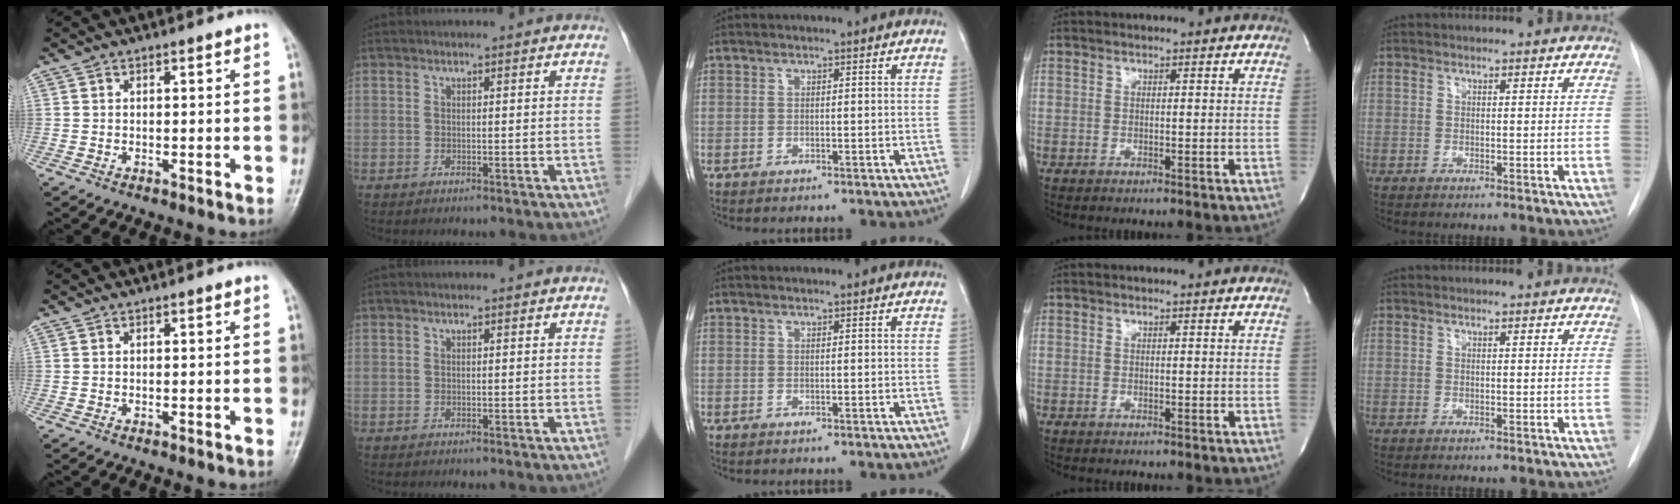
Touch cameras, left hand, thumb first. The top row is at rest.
{}